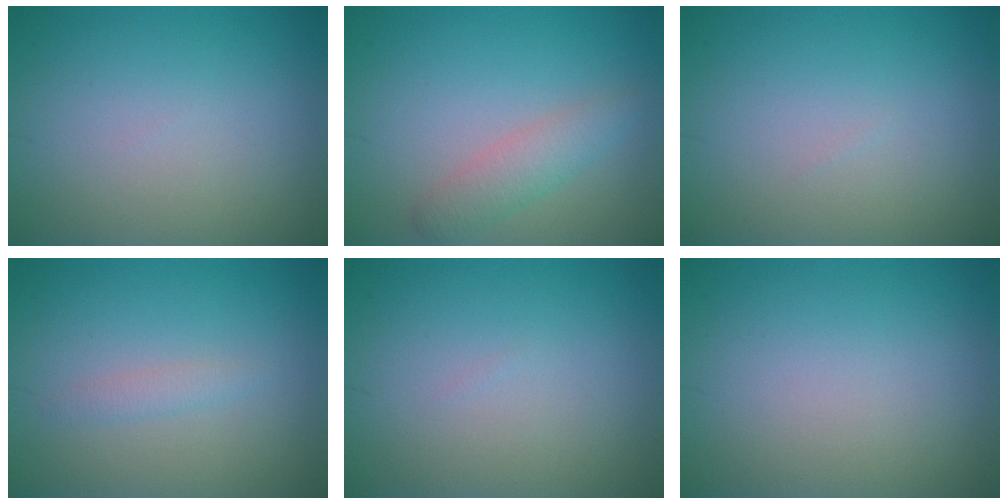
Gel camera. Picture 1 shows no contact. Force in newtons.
{"total": 2.5, "press": 2.5, "slide": 0.2}
{"total": 0.0}
{"total": 1.1, "press": 1.1, "slide": 0.1}
{"total": 0.0}
{"total": 0.0}